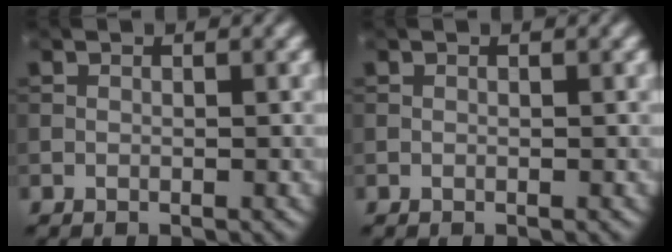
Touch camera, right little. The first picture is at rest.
{"total": 0.0}